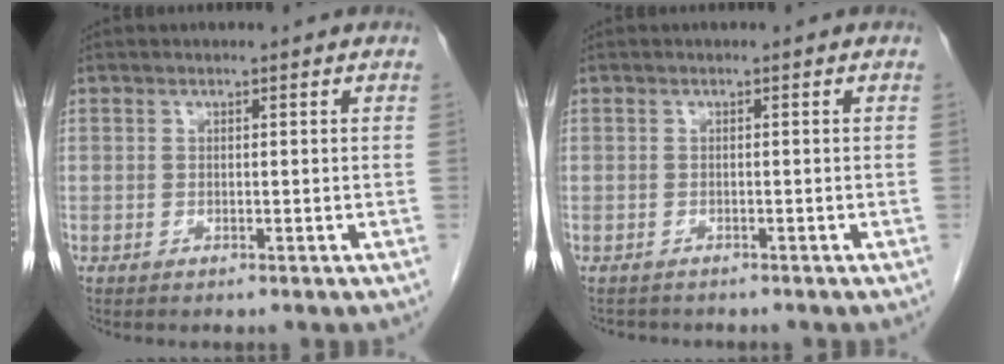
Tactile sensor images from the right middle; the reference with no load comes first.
{"total": 2.0, "force": [-1.8, 0.8, 0.2], "torque": [-0.011, -0.004, -0.026]}